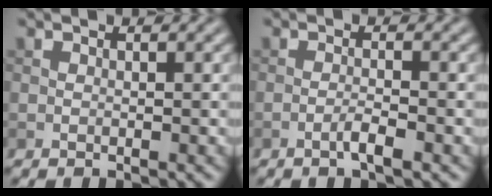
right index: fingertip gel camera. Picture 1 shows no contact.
{"total": 1.9, "force": [-1.0, 0.2, 1.5], "torque": [-0.026, 0.005, -0.022]}